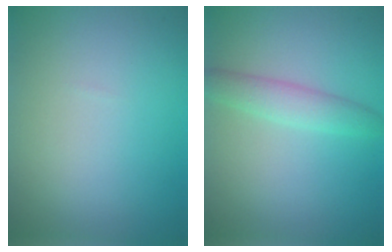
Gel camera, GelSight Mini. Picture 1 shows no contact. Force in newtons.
{"total": 2.6, "press": 2.6, "slide": 0.1}